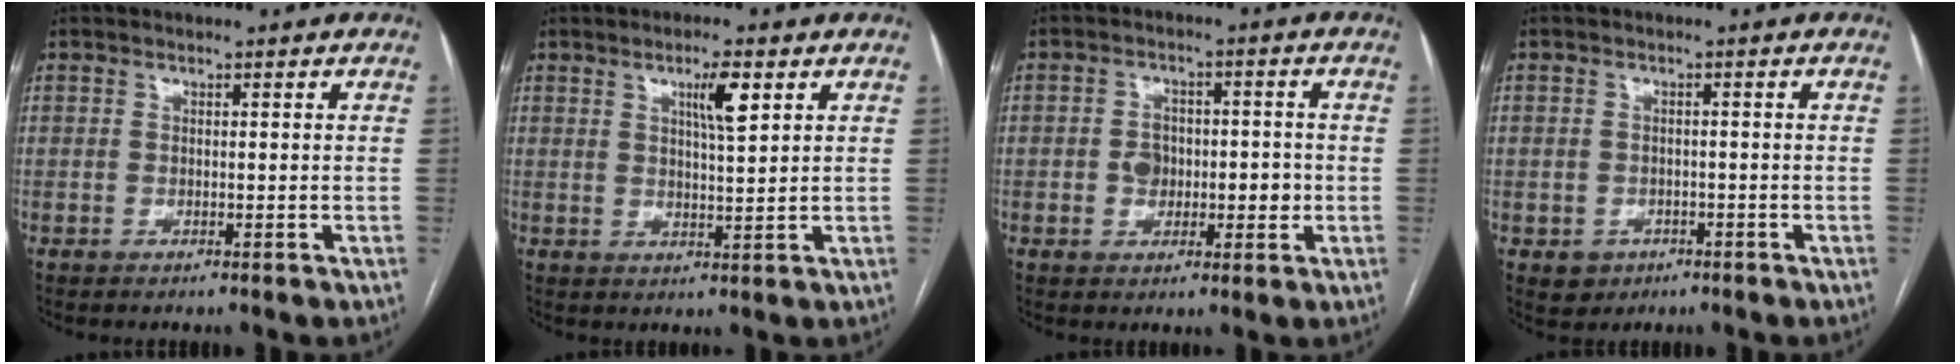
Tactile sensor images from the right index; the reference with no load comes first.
{"total": 4.9, "force": [2.3, 0.5, 4.3], "torque": [-0.072, 0.000, 0.039]}
{"total": 5.6, "force": [-0.6, 3.8, 4.1], "torque": [-0.055, 0.019, -0.003]}
{"total": 3.4, "force": [-1.4, 3.0, 0.6], "torque": [-0.001, 0.009, -0.012]}